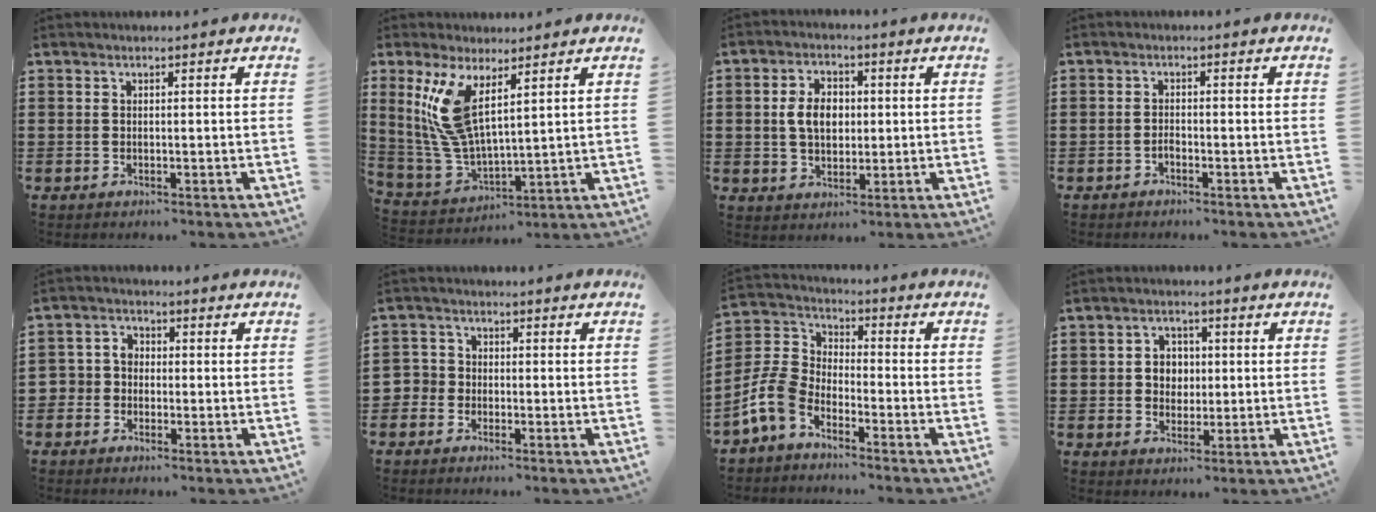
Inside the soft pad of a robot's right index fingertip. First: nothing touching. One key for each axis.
{"total": 9.9, "fx": 4.2, "fy": 3.6, "fz": 8.1, "tx": -0.202, "ty": -0.018, "tz": 0.073}
{"total": 5.8, "fx": 0.5, "fy": 3.9, "fz": 4.2, "tx": -0.089, "ty": 0.009, "tz": 0.001}
{"total": 1.1, "fx": -0.8, "fy": 0.4, "fz": 0.6, "tx": -0.016, "ty": -0.005, "tz": -0.013}
{"total": 3.1, "fx": -1.5, "fy": 2.7, "fz": 0.4, "tx": -0.029, "ty": 0.006, "tz": -0.039}
{"total": 2.5, "fx": -1.5, "fy": 2.1, "fz": 0.1, "tx": -0.021, "ty": 0.003, "tz": -0.038}
{"total": 6.5, "fx": -4.5, "fy": 3.6, "fz": 3.1, "tx": -0.110, "ty": -0.005, "tz": -0.100}
{"total": 4.1, "fx": 0.2, "fy": 3.8, "fz": 1.6, "tx": -0.047, "ty": 0.013, "tz": -0.001}